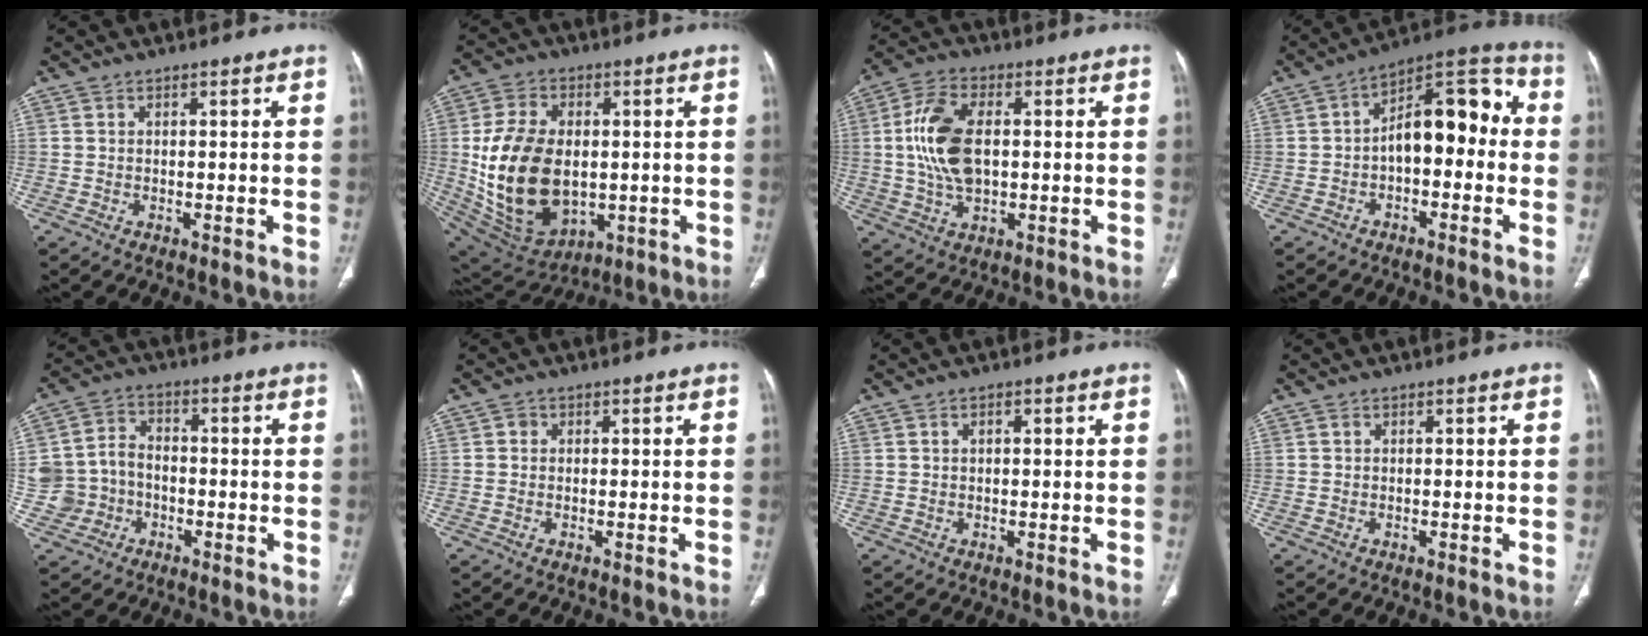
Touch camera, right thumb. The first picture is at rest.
{"total": 20.7, "force": [-0.7, 13.7, 15.5], "torque": [-0.279, -0.010, 0.014]}
{"total": 12.4, "force": [1.0, 7.0, 10.2], "torque": [-0.207, 0.008, 0.021]}
{"total": 13.7, "force": [-0.8, 7.5, 11.4], "torque": [-0.131, 0.050, -0.028]}
{"total": 8.1, "force": [-2.2, 7.4, 2.2], "torque": [-0.021, 0.030, -0.039]}
{"total": 0.8, "force": [0.1, 0.8, 0.3], "torque": [0.000, 0.003, 0.000]}
{"total": 1.2, "force": [0.4, 0.7, 0.9], "torque": [-0.014, 0.005, 0.006]}
{"total": 0.0}